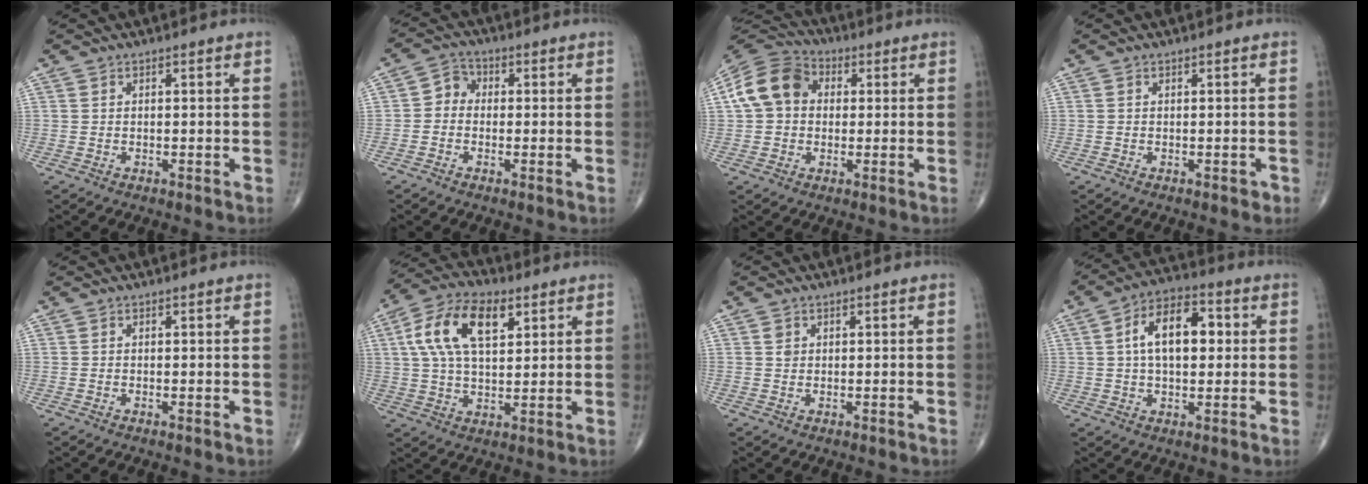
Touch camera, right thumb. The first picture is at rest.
{"total": 3.8, "force": [-0.4, 3.3, 1.9], "torque": [-0.015, 0.013, -0.023]}
{"total": 11.4, "force": [1.5, 9.2, 6.7], "torque": [-0.115, 0.027, 0.014]}
{"total": 0.8, "force": [-0.3, 0.5, 0.5], "torque": [-0.005, 0.000, -0.003]}
{"total": 0.0}
{"total": 14.3, "force": [5.0, 7.5, 11.1], "torque": [-0.202, 0.006, 0.089]}
{"total": 2.4, "force": [0.9, 1.6, 1.5], "torque": [-0.024, 0.000, 0.021]}
{"total": 12.4, "force": [2.0, 6.9, 10.1], "torque": [-0.153, 0.020, 0.027]}